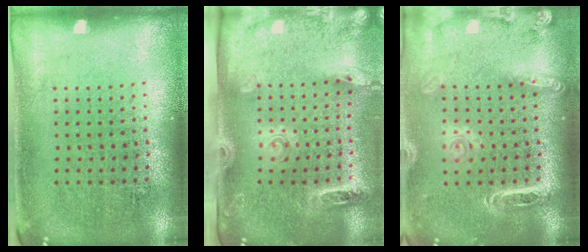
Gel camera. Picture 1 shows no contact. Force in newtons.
{"total": 2.6, "press": 1.9, "slide": 1.8}
{"total": 2.0, "press": 1.8, "slide": 0.8}